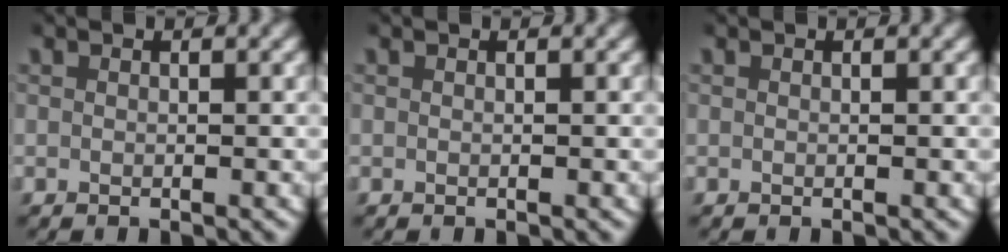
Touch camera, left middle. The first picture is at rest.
{"total": 0.0}
{"total": 0.0}